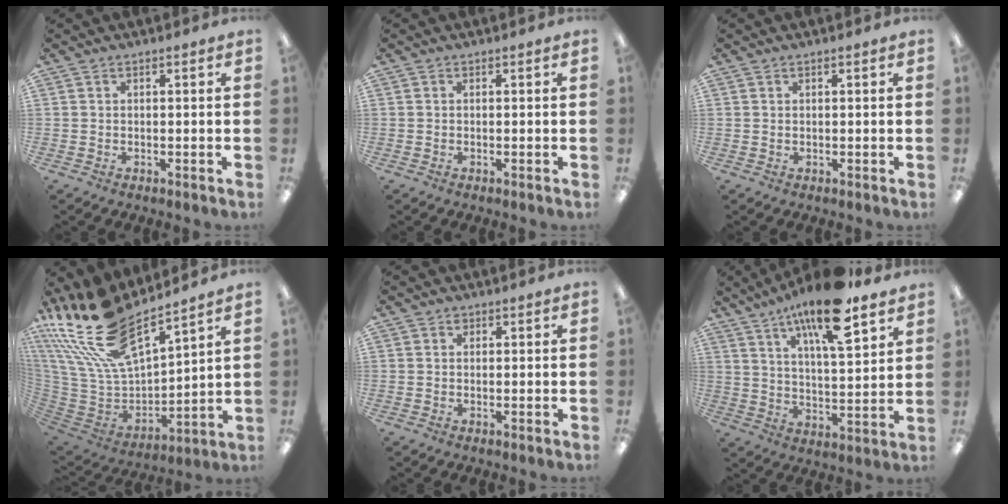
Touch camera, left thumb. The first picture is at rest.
{"total": 0.0}
{"total": 0.7, "force": [0.5, 0.1, 0.5], "torque": [-0.011, -0.001, 0.008]}
{"total": 22.7, "force": [17.4, 8.1, 12.2], "torque": [-0.263, -0.119, 0.307]}
{"total": 0.7, "force": [0.5, 0.5, 0.2], "torque": [-0.005, 0.003, 0.008]}
{"total": 16.3, "force": [11.4, 4.1, 10.9], "torque": [-0.180, -0.057, 0.184]}